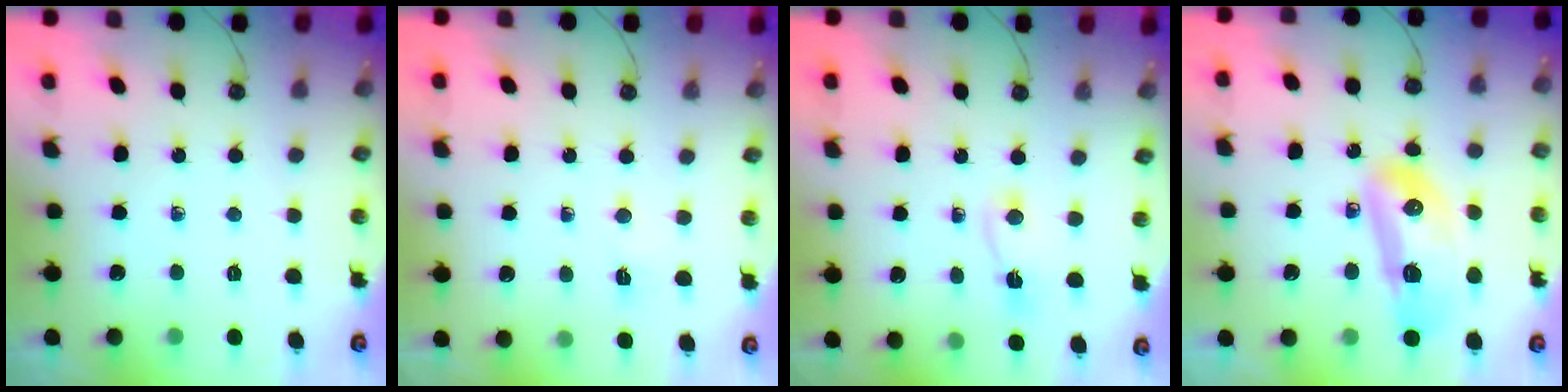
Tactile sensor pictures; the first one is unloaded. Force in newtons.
{"total": 2.5, "press": 2.5, "slide": 0.5}
{"total": 2.3, "press": 2.3, "slide": 0.4}
{"total": 15.1, "press": 14.9, "slide": 2.5}